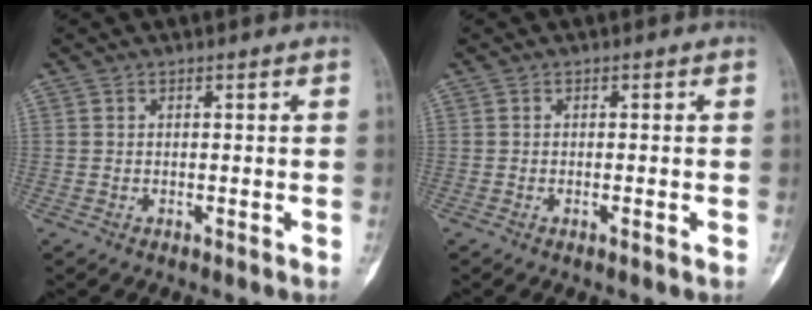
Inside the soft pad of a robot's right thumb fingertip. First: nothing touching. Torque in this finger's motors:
{"motor_torque": [-0.32, -0.10, -0.10, -0.02, -0.03]}